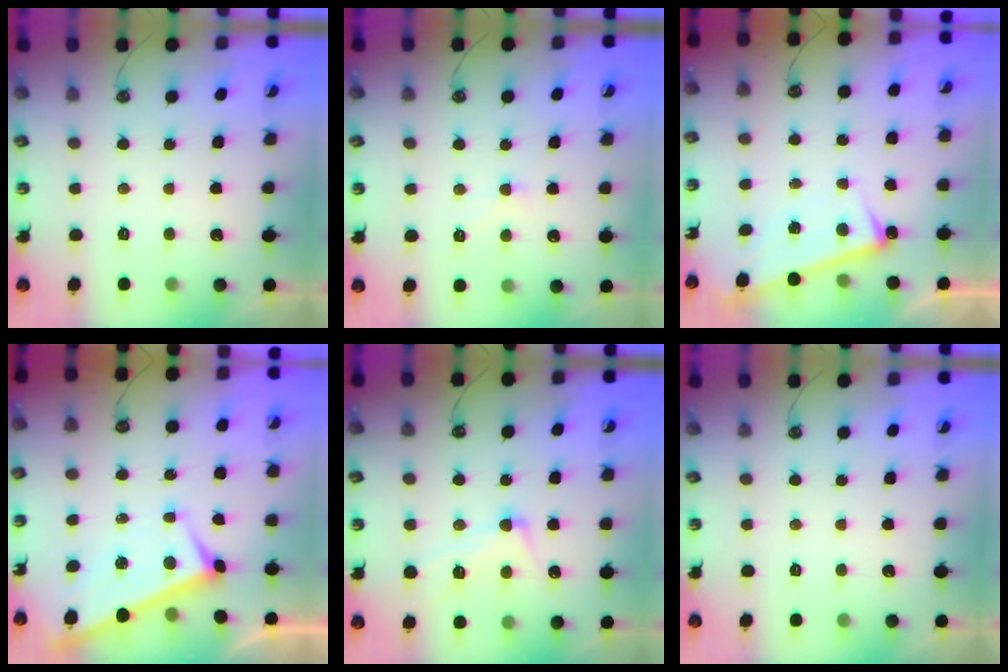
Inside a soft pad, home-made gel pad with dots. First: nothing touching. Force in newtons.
{"total": 1.1, "press": 0.9, "slide": 0.6}
{"total": 4.4, "press": 4.4, "slide": 0.5}
{"total": 3.4, "press": 3.3, "slide": 0.4}
{"total": 4.6, "press": 4.5, "slide": 1.1}
{"total": 0.0}